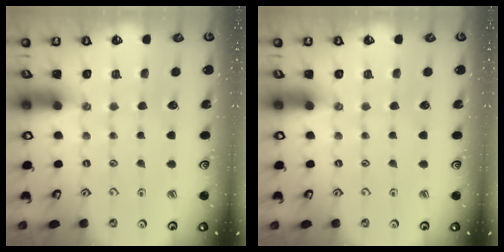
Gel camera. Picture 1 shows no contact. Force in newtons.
{"total": 0.0}